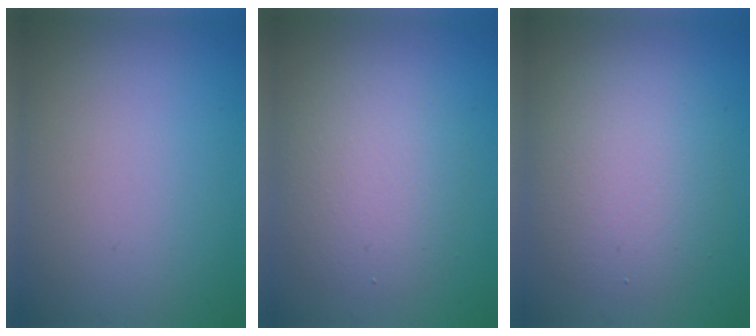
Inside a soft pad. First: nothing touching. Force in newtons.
{"total": 4.0, "press": 4.0, "slide": 0.3}
{"total": 5.1, "press": 5.1, "slide": 0.5}